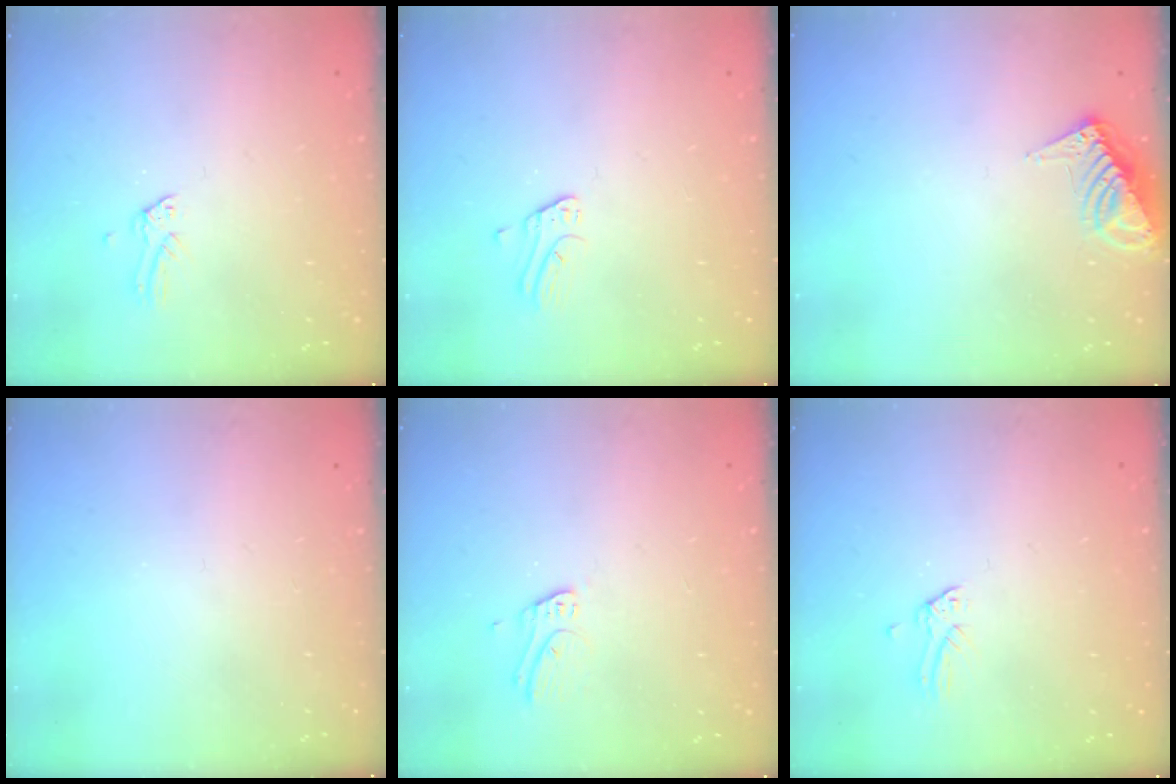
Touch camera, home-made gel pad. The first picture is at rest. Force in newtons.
{"total": 1.3, "press": 1.3, "slide": 0.1}
{"total": 9.2, "press": 9.2, "slide": 0.9}
{"total": 0.0}
{"total": 6.1, "press": 6.1, "slide": 0.5}
{"total": 0.0}